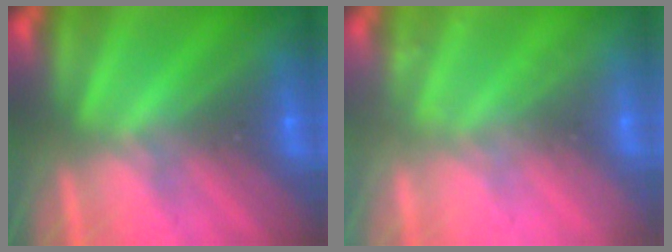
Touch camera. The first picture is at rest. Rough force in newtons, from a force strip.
{"total": 2.3}